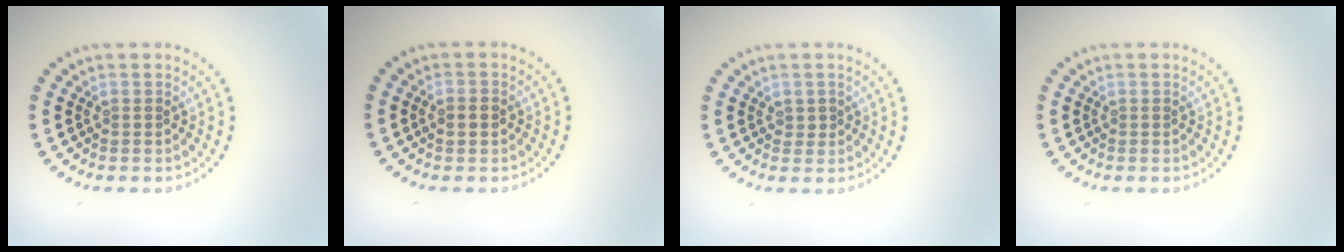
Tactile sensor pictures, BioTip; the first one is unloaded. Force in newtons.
{"total": 2.0, "press": 2.0, "slide": 0.1}
{"total": 0.5, "press": 0.5, "slide": 0.2}
{"total": 0.0}